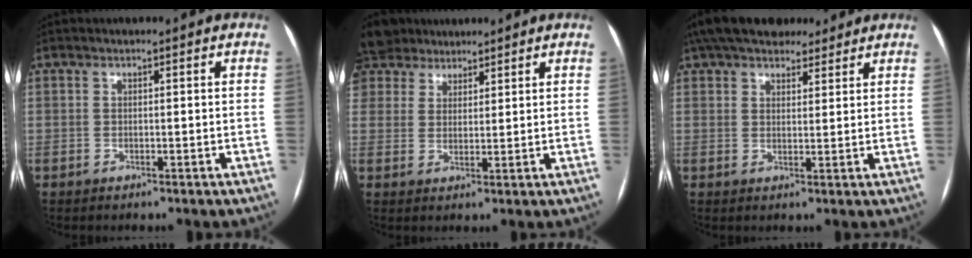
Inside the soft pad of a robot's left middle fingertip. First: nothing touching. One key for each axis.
{"total": 9.7, "fx": 7.5, "fy": 6.0, "fz": 1.6, "tx": -0.042, "ty": 0.033, "tz": 0.144}
{"total": 14.1, "fx": 11.8, "fy": 5.4, "fz": 5.7, "tx": -0.092, "ty": 0.041, "tz": 0.177}